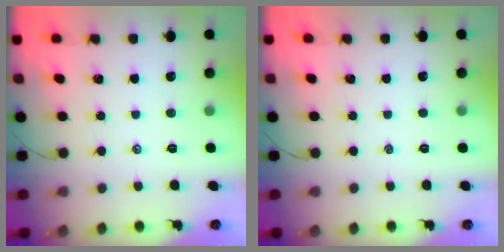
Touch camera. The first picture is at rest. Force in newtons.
{"total": 0.0}